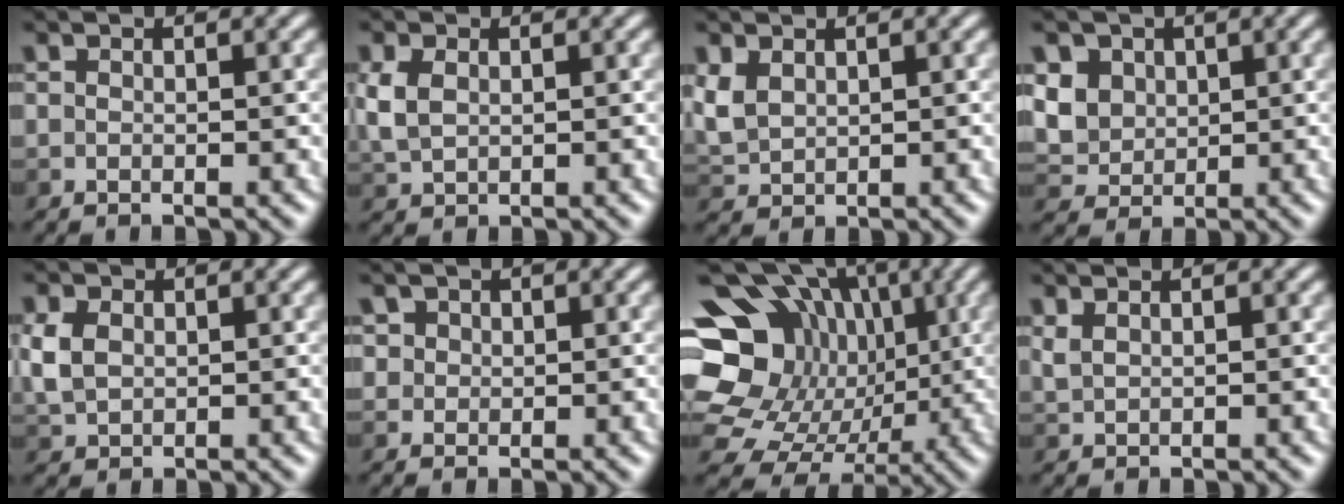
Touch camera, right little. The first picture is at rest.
{"total": 3.6, "force": [0.3, 2.5, 2.6], "torque": [-0.072, -0.002, 0.008]}
{"total": 3.2, "force": [0.9, 2.2, 2.1], "torque": [-0.064, -0.003, 0.019]}
{"total": 3.0, "force": [0.6, 2.7, 1.2], "torque": [-0.041, -0.001, 0.005]}
{"total": 3.7, "force": [0.3, 2.9, 2.4], "torque": [-0.070, 0.000, 0.008]}
{"total": 1.3, "force": [0.5, 1.2, 0.1], "torque": [-0.008, -0.011, 0.010]}
{"total": 15.7, "force": [2.7, 12.5, 9.1], "torque": [-0.181, 0.028, 0.056]}
{"total": 1.5, "force": [0.8, 0.7, 1.1], "torque": [-0.033, 0.001, 0.018]}